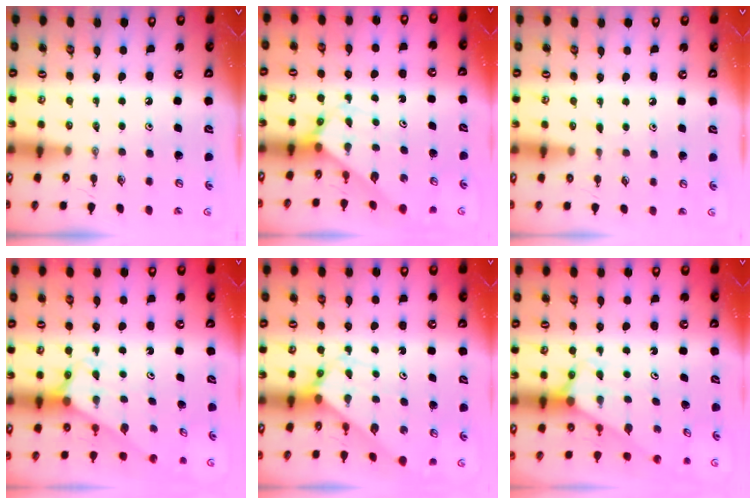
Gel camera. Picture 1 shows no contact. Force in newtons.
{"total": 2.8, "press": 2.8, "slide": 0.1}
{"total": 2.9, "press": 2.9, "slide": 0.4}
{"total": 2.5, "press": 2.5, "slide": 0.2}
{"total": 2.9, "press": 2.9, "slide": 0.1}
{"total": 2.6, "press": 2.6, "slide": 0.2}